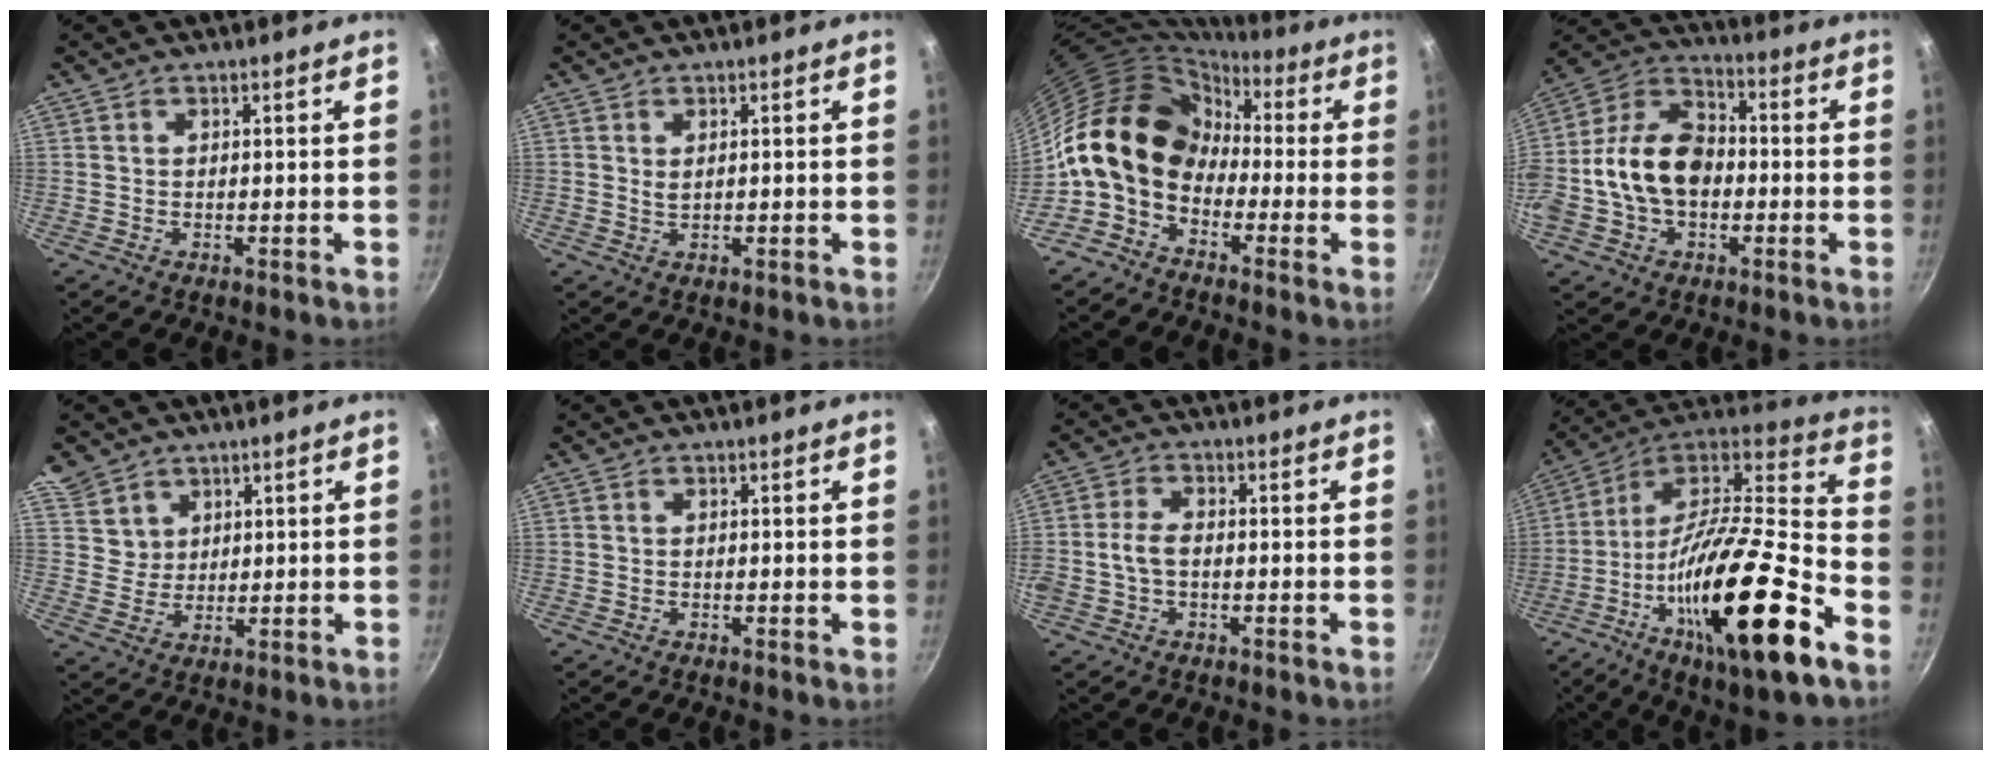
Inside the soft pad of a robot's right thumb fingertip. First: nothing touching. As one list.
[{"total": 1.1, "force": [0.3, 0.3, 1.0], "torque": [-0.017, -0.001, 0.007]}, {"total": 13.7, "force": [-2.1, 10.5, 8.6], "torque": [-0.118, 0.041, -0.062]}, {"total": 16.6, "force": [-1.8, 11.7, 11.6], "torque": [-0.190, 0.044, -0.047]}, {"total": 6.5, "force": [4.1, 4.9, 1.0], "torque": [0.011, -0.008, 0.082]}, {"total": 0.0}, {"total": 4.3, "force": [-0.8, 2.5, 3.4], "torque": [-0.068, 0.016, -0.020]}, {"total": 30.5, "force": [-12.8, 8.2, 26.4], "torque": [-0.406, 0.045, -0.229]}]